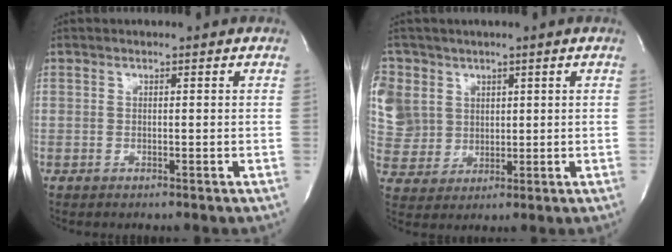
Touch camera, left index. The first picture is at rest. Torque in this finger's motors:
{"motor_torque": [0.40, -0.27, 0.12, 0.03]}